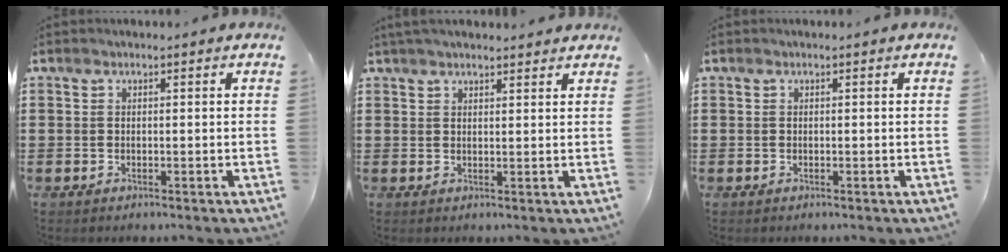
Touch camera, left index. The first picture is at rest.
{"total": 2.5, "force": [2.3, 0.4, 0.9], "torque": [-0.021, 0.003, 0.045]}
{"total": 0.0}